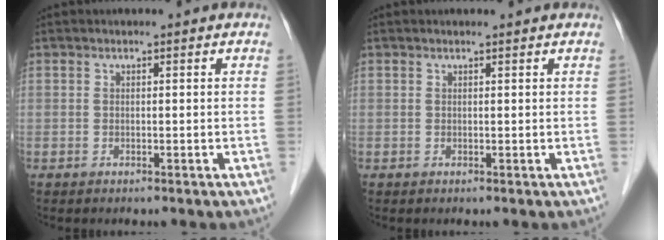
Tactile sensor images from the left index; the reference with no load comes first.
{"total": 0.9, "force": [0.9, 0.0, 0.1], "torque": [-0.012, 0.002, 0.011]}